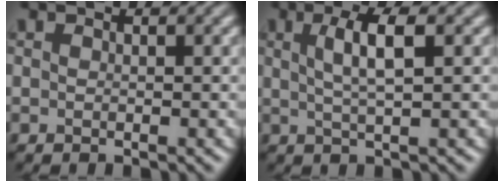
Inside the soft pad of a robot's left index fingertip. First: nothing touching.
{"total": 3.7, "force": [1.0, 0.9, 3.5], "torque": [-0.060, 0.005, 0.016]}